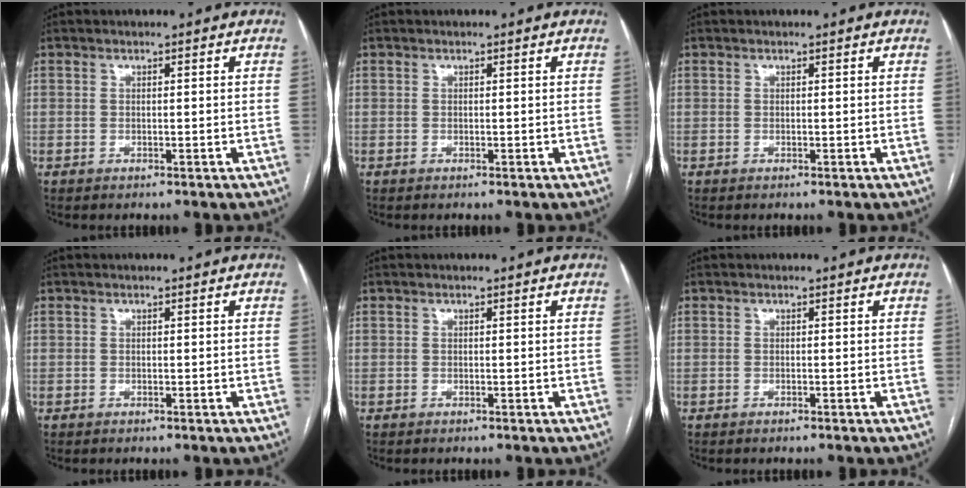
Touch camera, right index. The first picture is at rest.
{"total": 0.0}
{"total": 0.0}
{"total": 0.0}
{"total": 0.0}
{"total": 0.0}